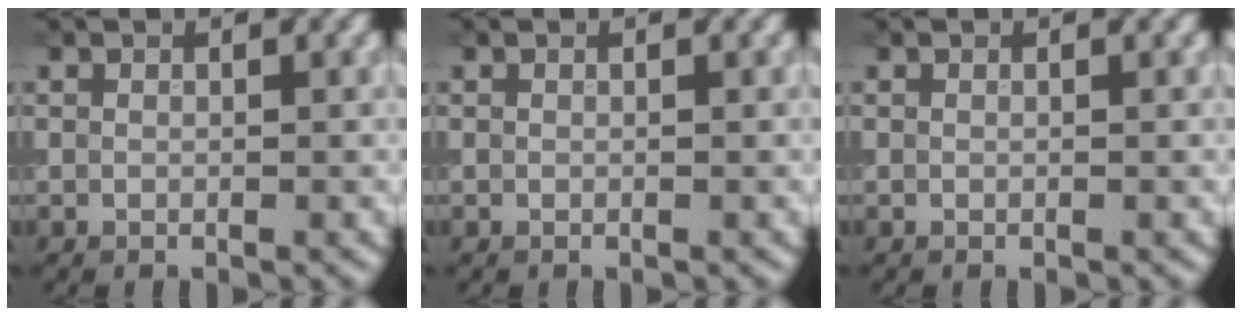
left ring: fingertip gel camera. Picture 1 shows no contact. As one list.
[{"total": 0.0}, {"total": 0.0}]